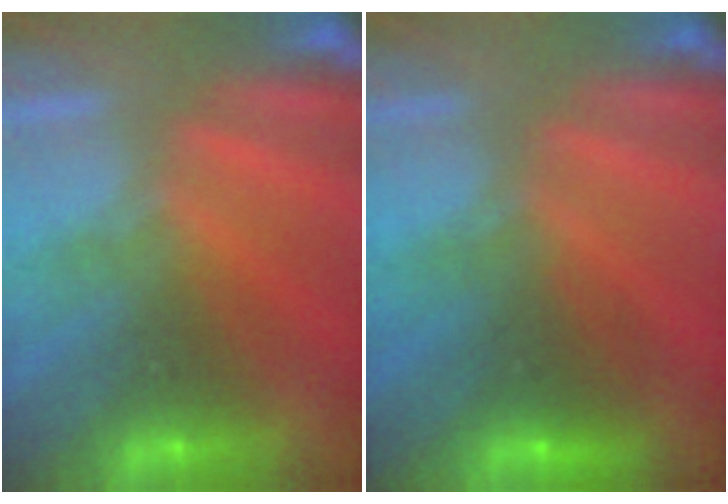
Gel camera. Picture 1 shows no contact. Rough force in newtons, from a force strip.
{"total": 2.5}